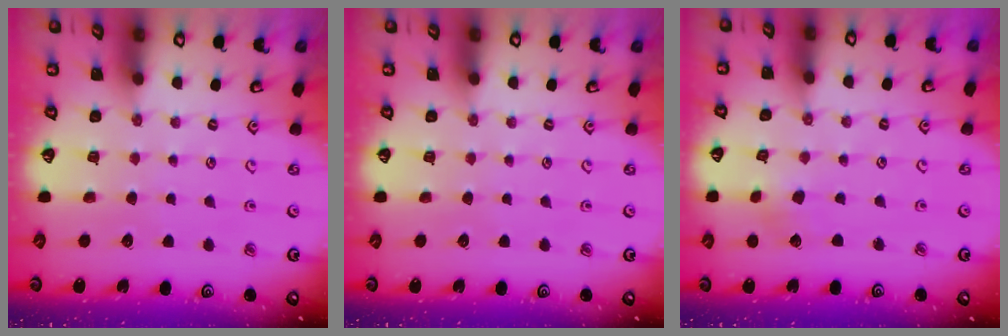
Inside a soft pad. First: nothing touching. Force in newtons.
{"total": 0.0}
{"total": 2.7, "press": 2.6, "slide": 0.5}